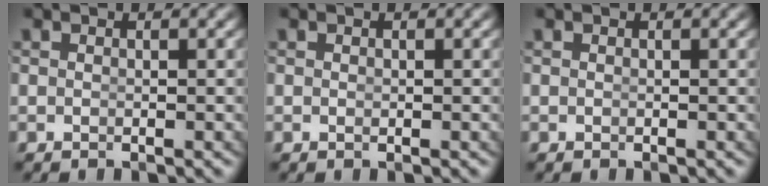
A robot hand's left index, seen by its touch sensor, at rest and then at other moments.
{"total": 0.0}
{"total": 0.0}